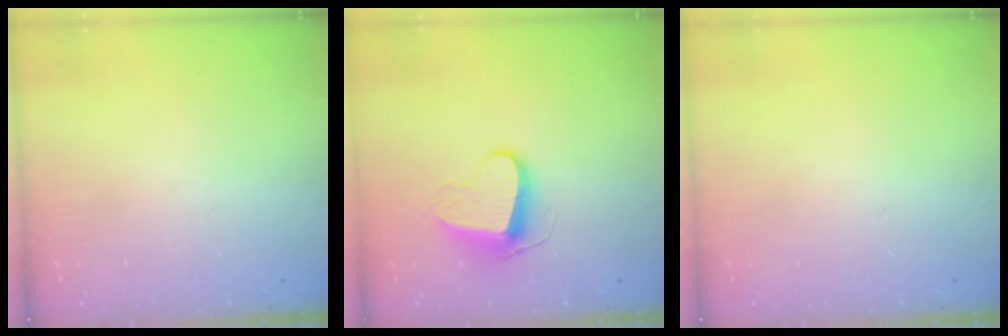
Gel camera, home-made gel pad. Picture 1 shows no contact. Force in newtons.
{"total": 9.9, "press": 9.9, "slide": 0.8}
{"total": 0.0}